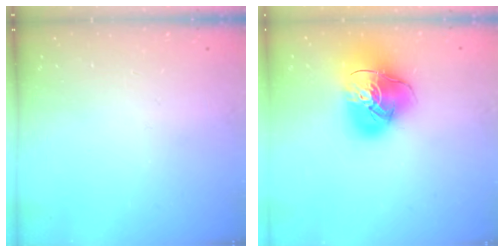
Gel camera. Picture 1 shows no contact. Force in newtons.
{"total": 19.5, "press": 19.4, "slide": 2.3}